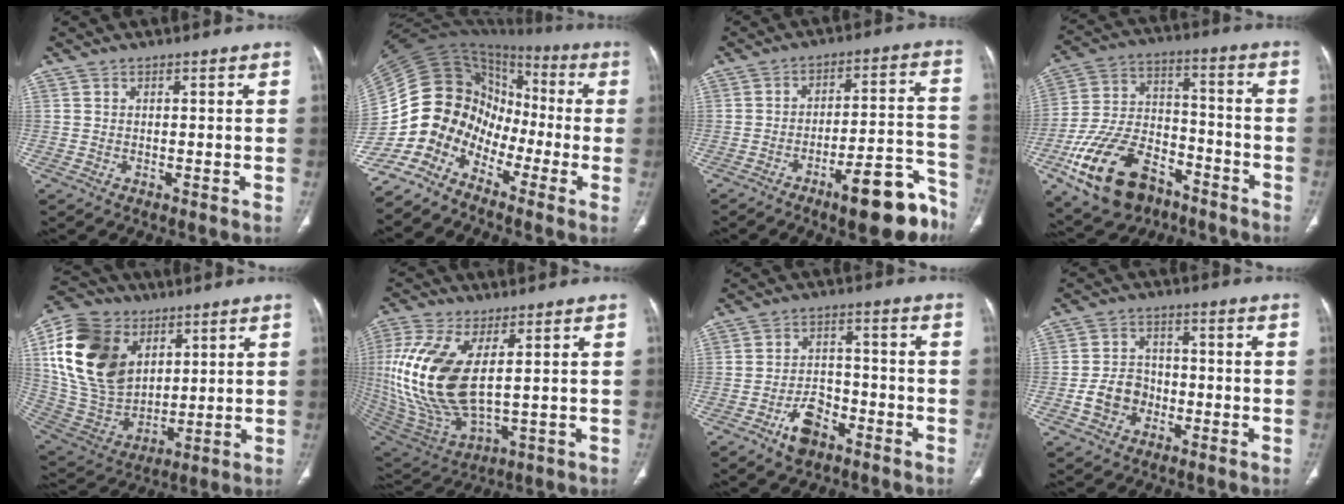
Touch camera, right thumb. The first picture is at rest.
{"total": 13.4, "force": [-8.0, 9.5, 5.0], "torque": [-0.054, 0.095, -0.151]}
{"total": 15.0, "force": [-9.6, 4.2, 10.7], "torque": [-0.115, 0.086, -0.139]}
{"total": 20.0, "force": [-10.9, 12.0, 11.7], "torque": [-0.214, 0.072, -0.182]}
{"total": 22.9, "force": [7.8, 16.2, 14.3], "torque": [-0.265, -0.019, 0.155]}
{"total": 20.3, "force": [2.9, 9.5, 17.7], "torque": [-0.394, -0.022, 0.071]}
{"total": 7.2, "force": [-4.1, 4.4, 3.9], "torque": [-0.052, 0.031, -0.069]}
{"total": 7.1, "force": [-2.3, 5.9, 3.2], "torque": [-0.040, 0.029, -0.040]}